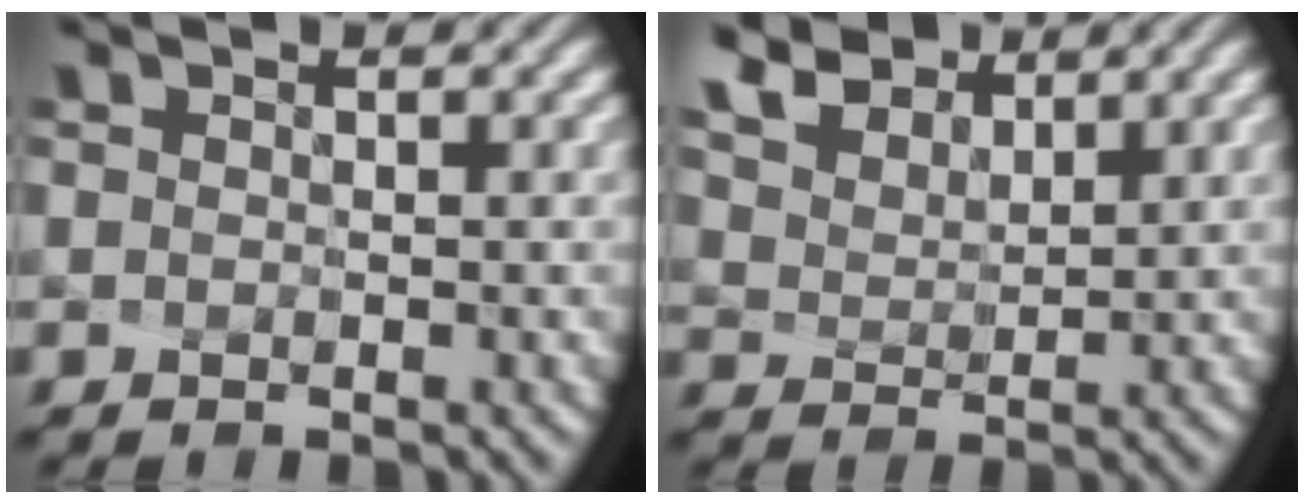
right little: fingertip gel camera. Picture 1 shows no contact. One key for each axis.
{"total": 7.4, "fx": 5.7, "fy": 3.8, "fz": 2.7, "tx": -0.106, "ty": 0.009, "tz": 0.113}